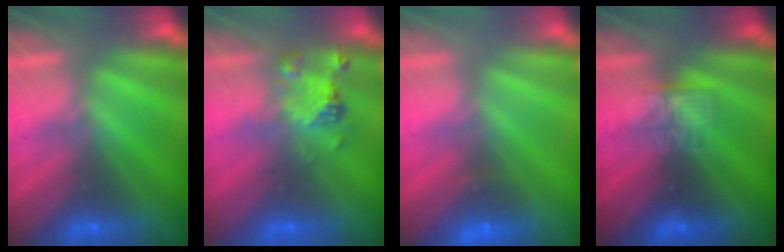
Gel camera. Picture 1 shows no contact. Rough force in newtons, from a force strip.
{"total": 2.4}
{"total": 2.4}
{"total": 3.5}